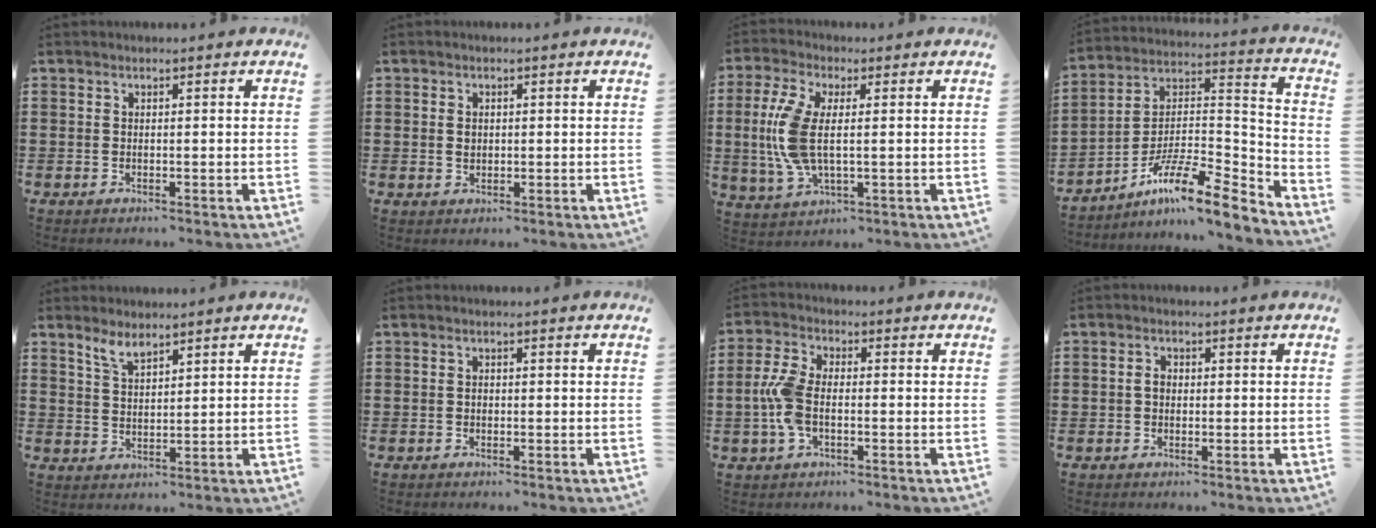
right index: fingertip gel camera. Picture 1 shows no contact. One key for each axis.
{"total": 1.5, "fx": 0.2, "fy": 1.1, "fz": 1.0, "tx": -0.022, "ty": 0.007, "tz": 0.002}
{"total": 9.0, "fx": 0.4, "fy": 3.9, "fz": 8.1, "tx": -0.201, "ty": -0.007, "tz": -0.001}
{"total": 10.9, "fx": -8.2, "fy": 1.9, "fz": 6.9, "tx": -0.122, "ty": 0.008, "tz": -0.161}
{"total": 3.4, "fx": 2.8, "fy": 1.0, "fz": 1.7, "tx": -0.039, "ty": 0.002, "tz": 0.052}
{"total": 0.6, "fx": -0.1, "fy": 0.5, "fz": 0.4, "tx": -0.010, "ty": 0.001, "tz": -0.003}
{"total": 6.5, "fx": -0.9, "fy": 3.5, "fz": 5.4, "tx": -0.140, "ty": -0.005, "tz": -0.026}
{"total": 1.8, "fx": 0.0, "fy": 1.2, "fz": 1.2, "tx": -0.026, "ty": 0.006, "tz": -0.002}